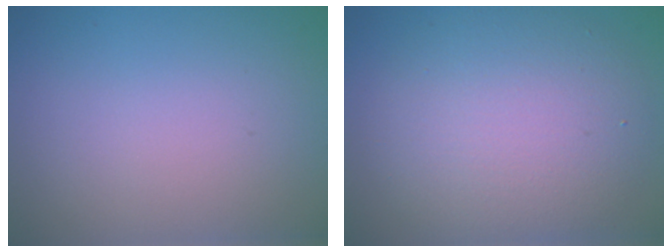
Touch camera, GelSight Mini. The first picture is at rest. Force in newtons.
{"total": 7.0, "press": 7.0, "slide": 0.5}